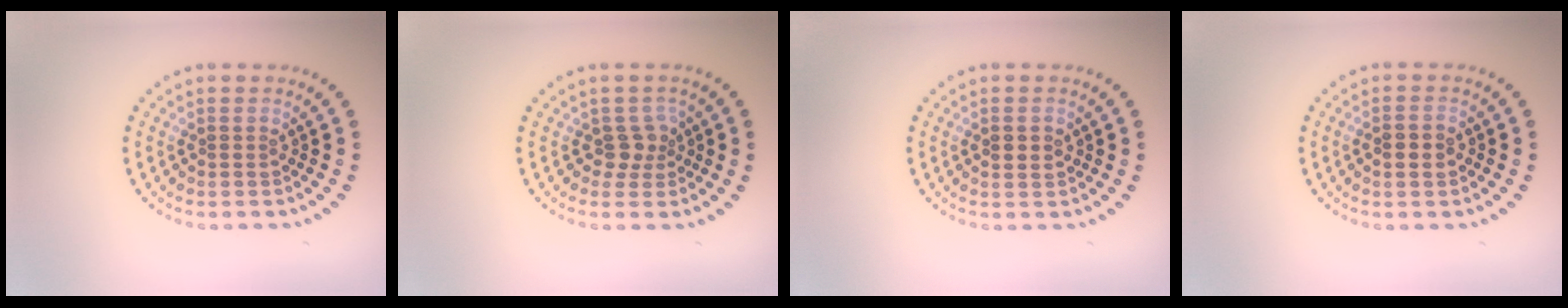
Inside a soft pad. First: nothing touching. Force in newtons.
{"total": 1.9, "press": 1.5, "slide": 1.3}
{"total": 1.7, "press": 1.7, "slide": 0.1}
{"total": 1.7, "press": 1.7, "slide": 0.4}